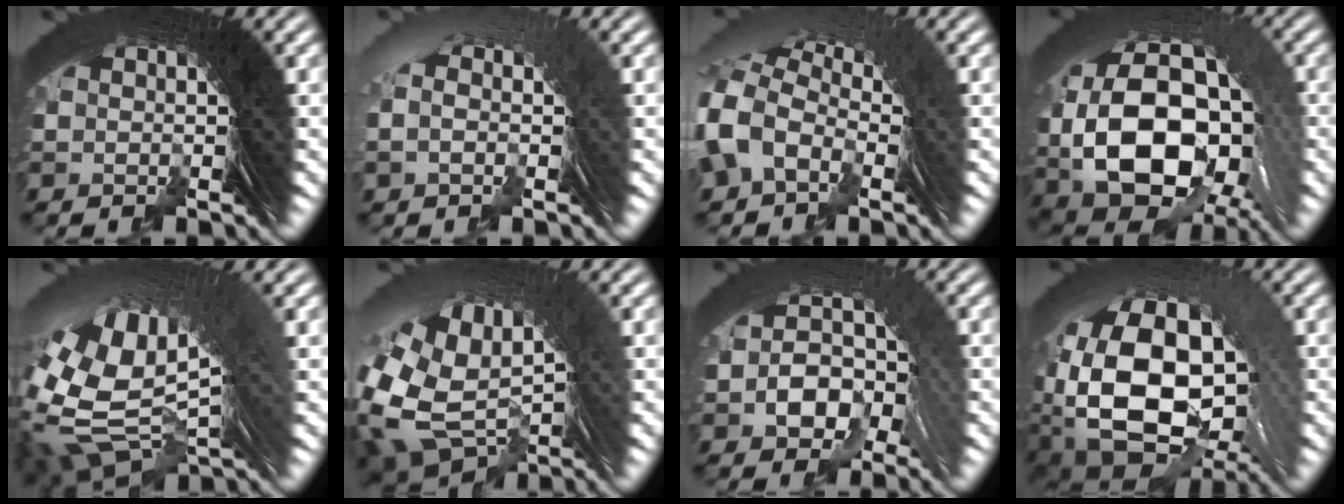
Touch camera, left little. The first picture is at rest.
{"total": 1.4, "force": [-0.2, 0.9, 1.1], "torque": [-0.012, 0.018, -0.009]}
{"total": 5.6, "force": [-0.2, 4.6, 3.2], "torque": [-0.089, 0.005, -0.008]}
{"total": 16.5, "force": [0.5, 11.2, 12.1], "torque": [-0.228, -0.032, 0.023]}
{"total": 10.3, "force": [-0.6, 6.8, 7.6], "torque": [-0.162, -0.037, 0.013]}
{"total": 7.7, "force": [-1.1, 5.6, 5.2], "torque": [-0.141, -0.050, 0.014]}
{"total": 4.6, "force": [-0.1, 3.2, 3.3], "torque": [-0.074, -0.008, 0.006]}
{"total": 14.4, "force": [-2.4, 10.4, 9.7], "torque": [-0.214, -0.076, -0.003]}